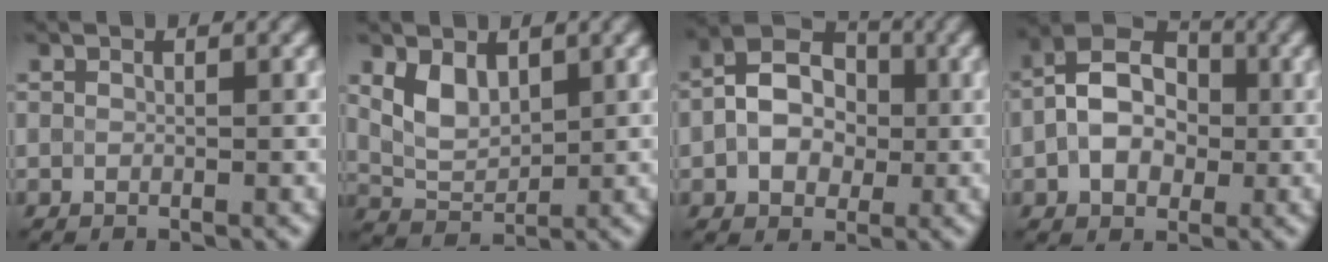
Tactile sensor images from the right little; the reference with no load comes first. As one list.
[{"total": 3.4, "force": [1.5, 2.0, 2.3], "torque": [-0.051, -0.001, 0.034]}, {"total": 6.0, "force": [-0.4, 4.3, 4.2], "torque": [-0.065, 0.014, -0.015]}, {"total": 6.7, "force": [-0.4, 4.6, 4.8], "torque": [-0.079, 0.018, -0.015]}]